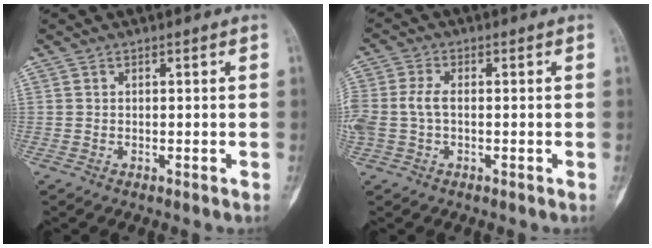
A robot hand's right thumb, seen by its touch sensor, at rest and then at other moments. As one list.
[{"total": 5.6, "force": [-0.4, 3.3, 4.5], "torque": [-0.124, 0.013, -0.008]}]